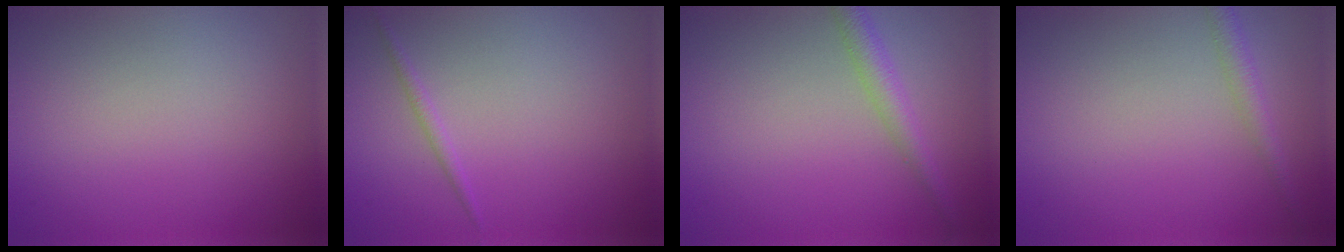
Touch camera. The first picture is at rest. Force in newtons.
{"total": 0.8, "press": 0.8, "slide": 0.0}
{"total": 2.2, "press": 2.2, "slide": 0.1}
{"total": 1.8, "press": 1.8, "slide": 0.1}